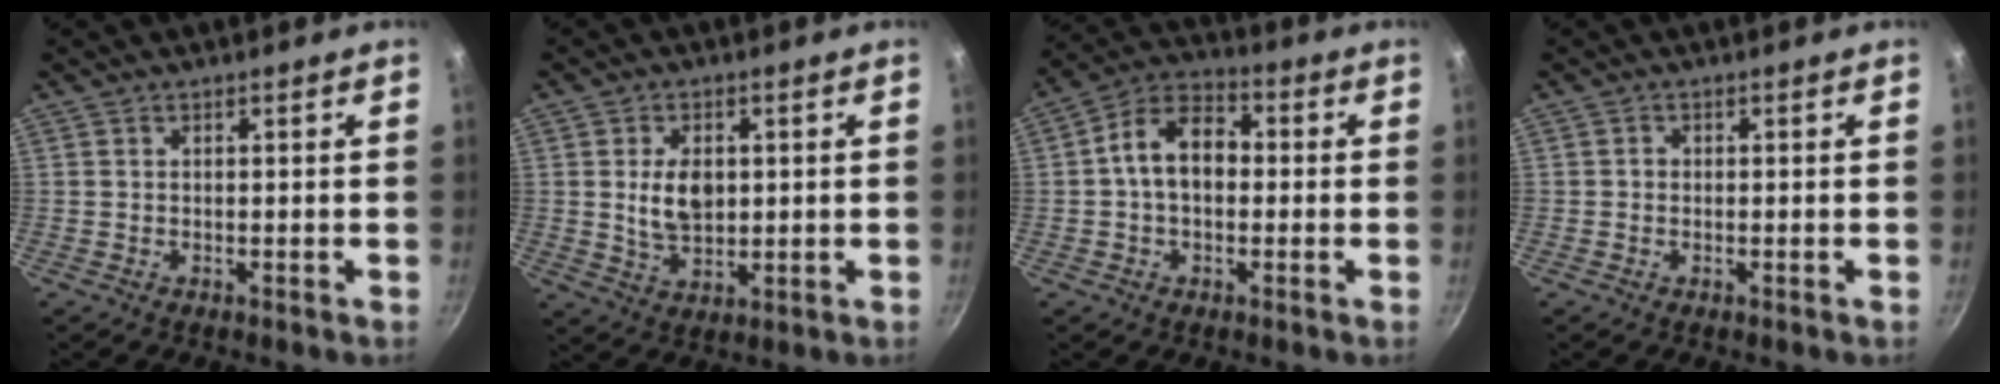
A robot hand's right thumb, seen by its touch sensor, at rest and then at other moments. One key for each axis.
{"total": 7.3, "fx": 1.0, "fy": 4.8, "fz": 5.4, "tx": -0.079, "ty": -0.013, "tz": 0.023}
{"total": 10.5, "fx": 0.2, "fy": 7.2, "fz": 7.7, "tx": -0.096, "ty": 0.035, "tz": -0.015}
{"total": 0.9, "fx": -0.2, "fy": 0.8, "fz": 0.3, "tx": -0.002, "ty": 0.003, "tz": -0.005}